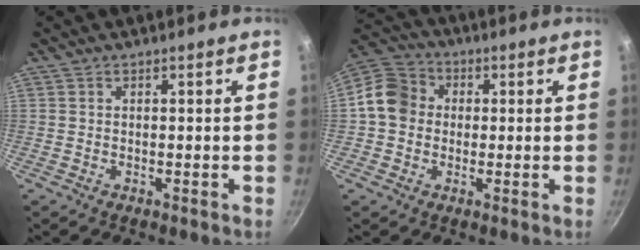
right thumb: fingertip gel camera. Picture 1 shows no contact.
{"total": 9.3, "force": [0.0, 8.3, 4.4], "torque": [-0.049, 0.025, -0.023]}